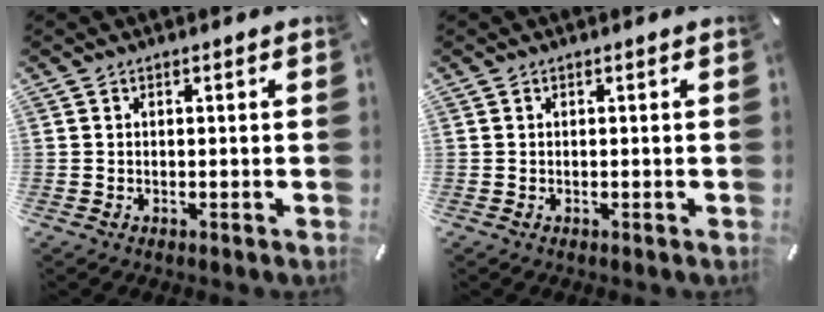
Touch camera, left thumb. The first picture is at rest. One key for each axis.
{"total": 0.0}